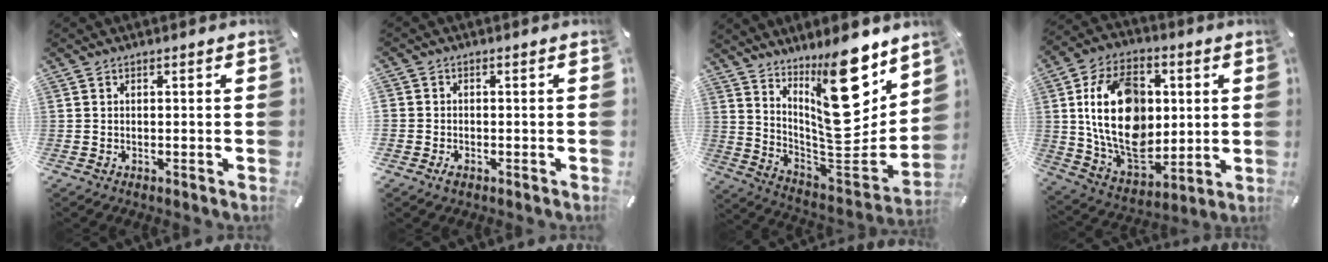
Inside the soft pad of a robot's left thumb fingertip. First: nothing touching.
{"total": 3.4, "force": [-0.8, 3.3, 0.1], "torque": [0.006, 0.009, -0.015]}
{"total": 22.7, "force": [13.4, 9.2, 16.0], "torque": [-0.217, -0.121, 0.228]}
{"total": 21.3, "force": [2.0, 15.3, 14.7], "torque": [-0.281, -0.003, 0.037]}